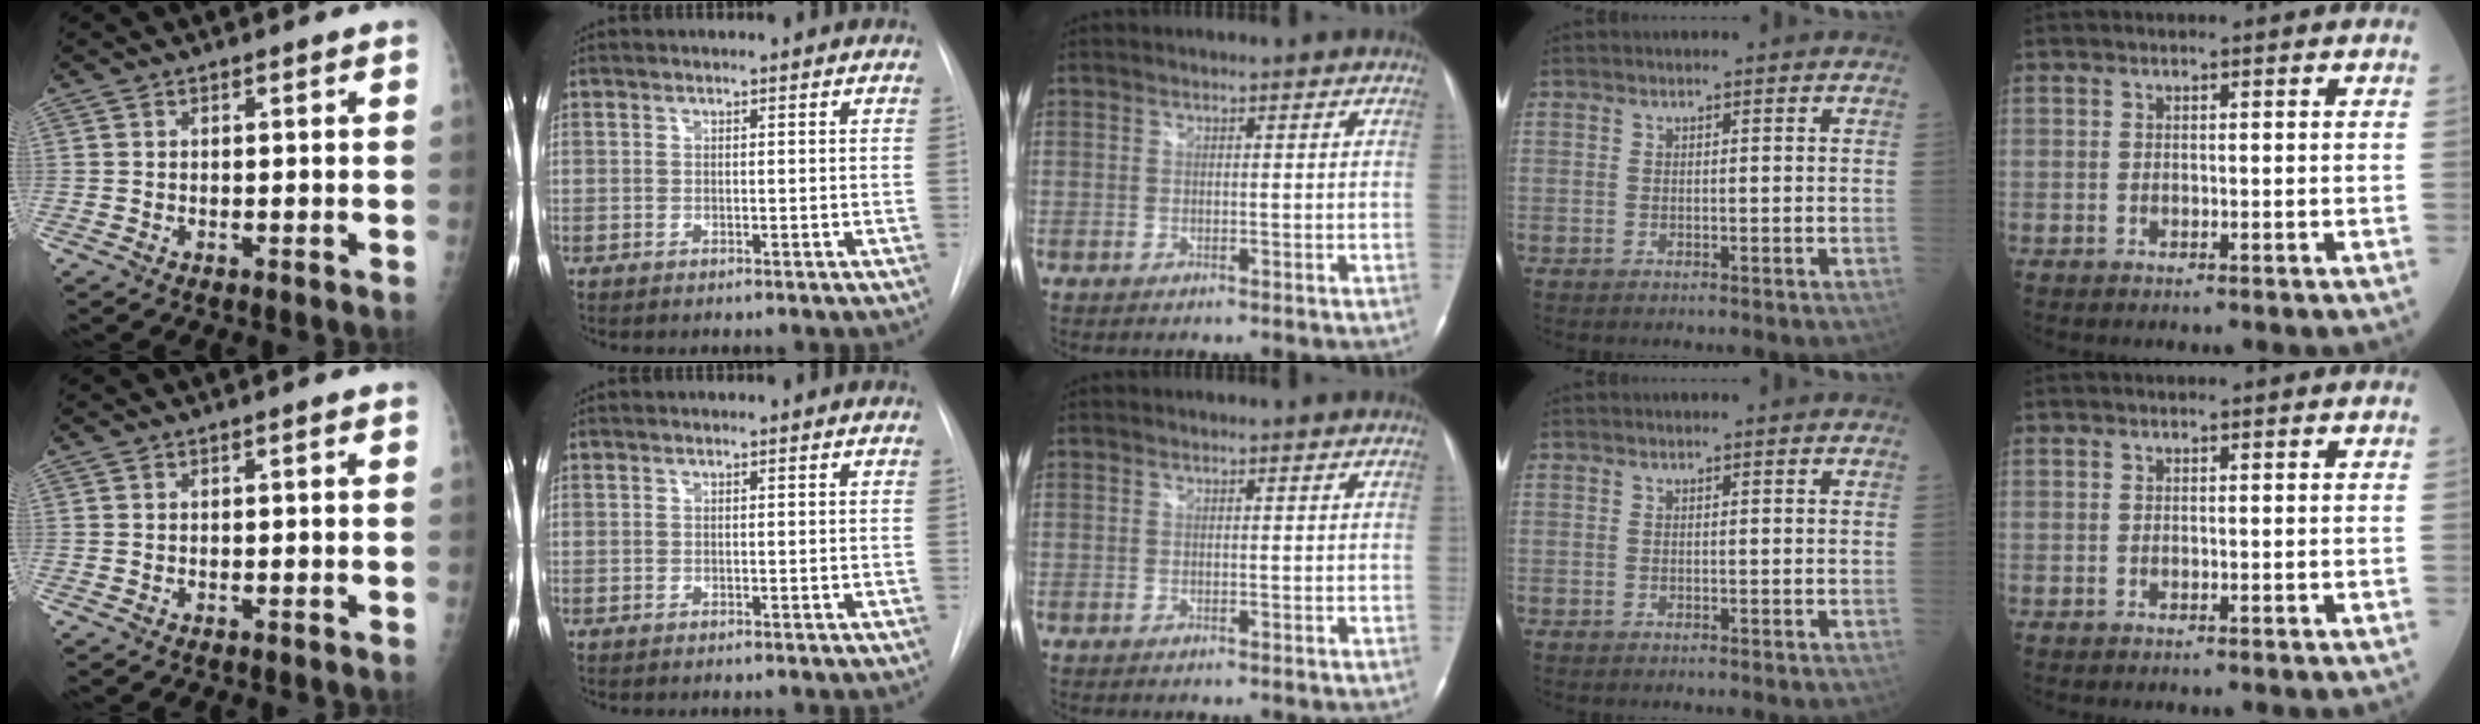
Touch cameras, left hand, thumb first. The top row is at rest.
{}